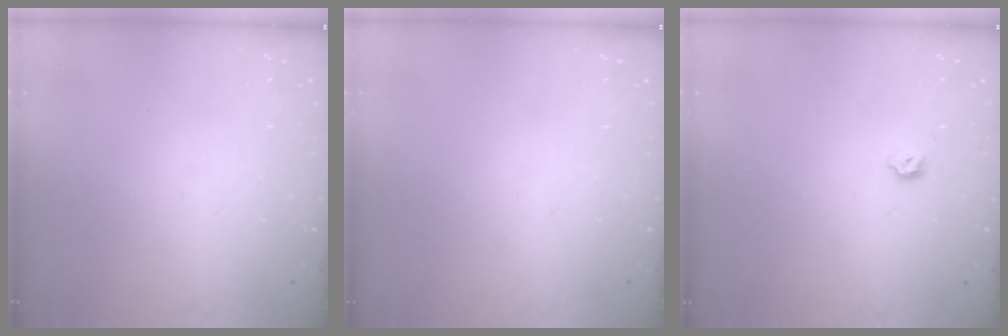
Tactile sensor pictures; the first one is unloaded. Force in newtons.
{"total": 0.0}
{"total": 3.4, "press": 3.3, "slide": 0.6}